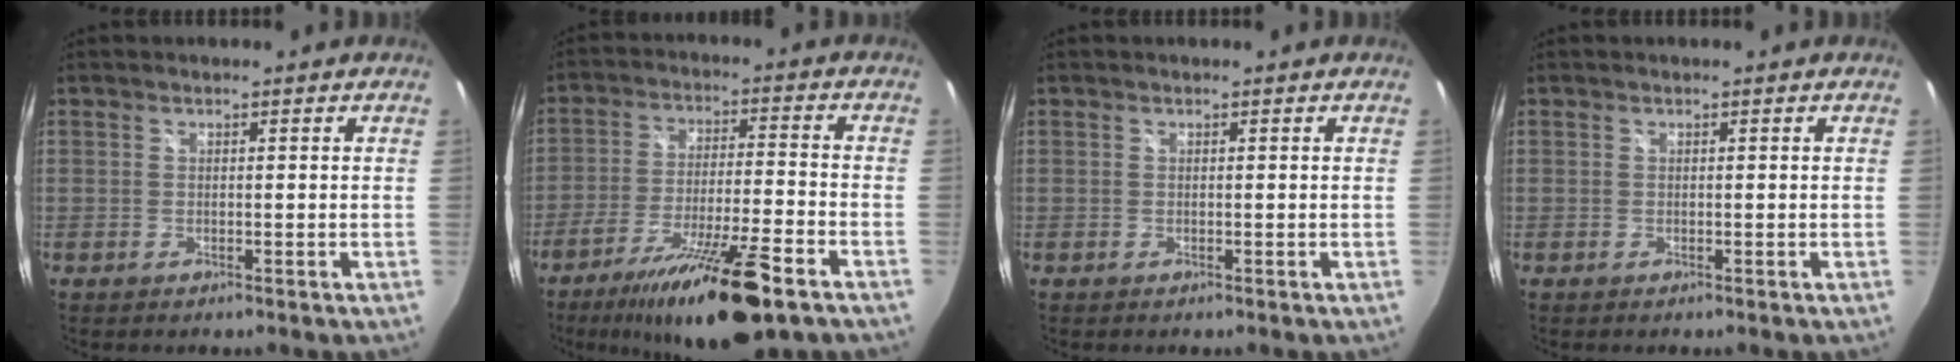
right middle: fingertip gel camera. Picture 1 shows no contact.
{"total": 18.0, "force": [-12.4, 2.3, 12.9], "torque": [-0.234, -0.034, -0.203]}
{"total": 0.0}
{"total": 0.0}